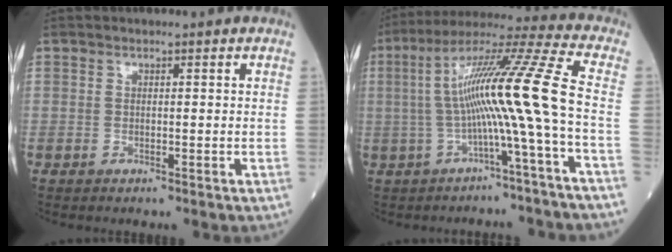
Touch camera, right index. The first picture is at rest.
{"total": 14.3, "force": [-1.6, -2.0, 14.1], "torque": [-0.250, 0.037, -0.035]}